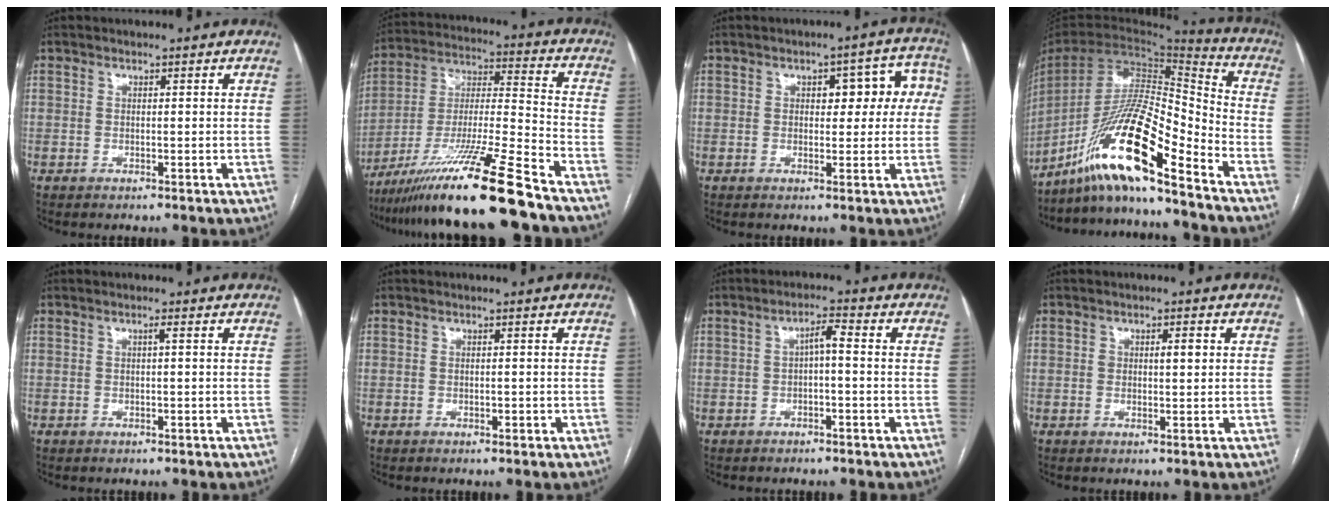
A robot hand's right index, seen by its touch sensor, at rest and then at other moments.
{"total": 19.9, "force": [-15.1, -1.2, 12.9], "torque": [-0.246, -0.025, -0.271]}
{"total": 7.4, "force": [1.3, 3.7, 6.2], "torque": [-0.055, 0.038, 0.016]}
{"total": 18.2, "force": [-12.7, 1.3, 12.9], "torque": [-0.257, -0.003, -0.234]}
{"total": 0.6, "force": [0.1, -0.1, 0.6], "torque": [-0.009, 0.001, 0.003]}
{"total": 0.5, "force": [-0.2, 0.4, 0.3], "torque": [-0.002, 0.002, -0.002]}
{"total": 2.9, "force": [-0.2, 0.5, 2.8], "torque": [-0.048, 0.014, -0.003]}
{"total": 2.4, "force": [0.5, 1.0, 2.1], "torque": [-0.037, 0.006, 0.009]}